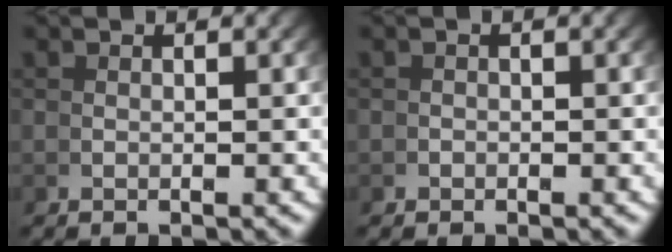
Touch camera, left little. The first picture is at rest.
{"total": 0.6, "force": [-0.3, -0.3, -0.5], "torque": [0.015, 0.000, -0.007]}